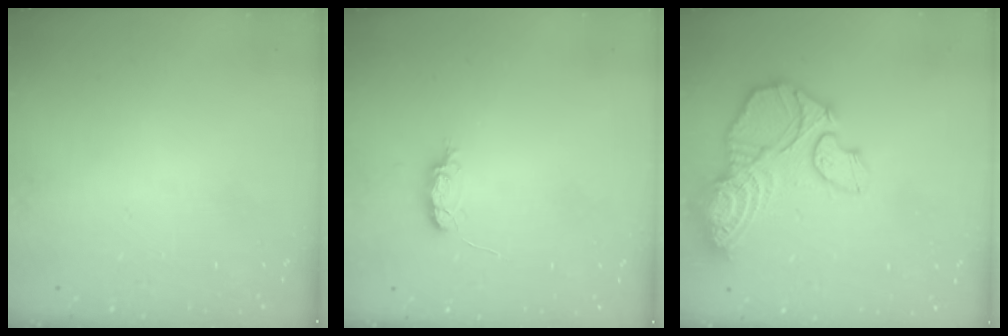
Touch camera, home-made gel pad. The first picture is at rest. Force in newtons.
{"total": 3.5, "press": 3.5, "slide": 0.5}
{"total": 17.2, "press": 17.1, "slide": 1.6}